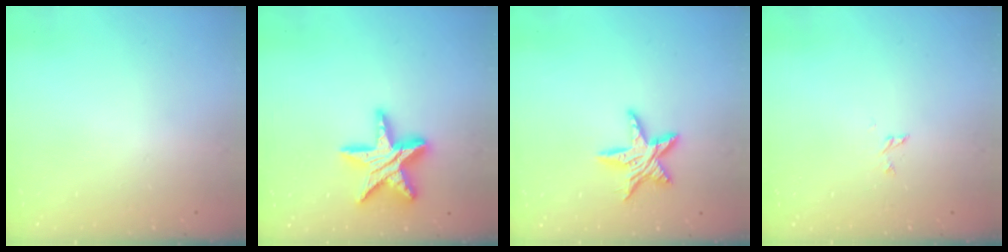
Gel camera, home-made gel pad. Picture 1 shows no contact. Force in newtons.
{"total": 19.2, "press": 19.1, "slide": 1.6}
{"total": 11.5, "press": 11.4, "slide": 0.7}
{"total": 3.3, "press": 3.3, "slide": 0.3}